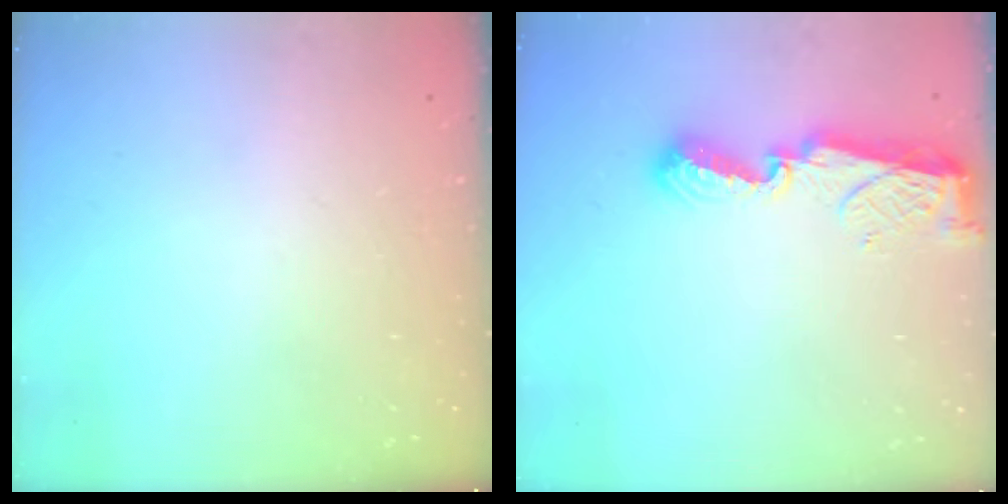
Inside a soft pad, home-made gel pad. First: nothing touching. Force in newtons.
{"total": 7.3, "press": 7.3, "slide": 0.7}